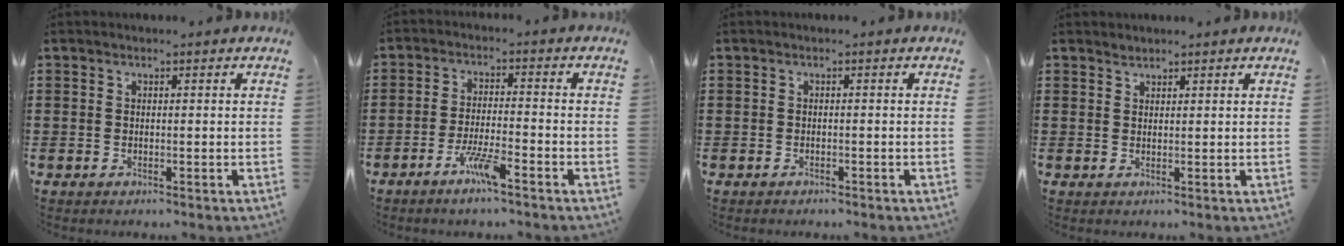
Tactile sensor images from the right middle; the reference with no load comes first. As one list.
[{"total": 5.1, "force": [-3.4, 0.4, 3.8], "torque": [-0.082, -0.007, -0.063]}, {"total": 0.6, "force": [-0.6, 0.2, 0.1], "torque": [-0.002, 0.000, -0.012]}, {"total": 1.1, "force": [1.1, 0.0, -0.1], "torque": [0.000, -0.001, 0.022]}]